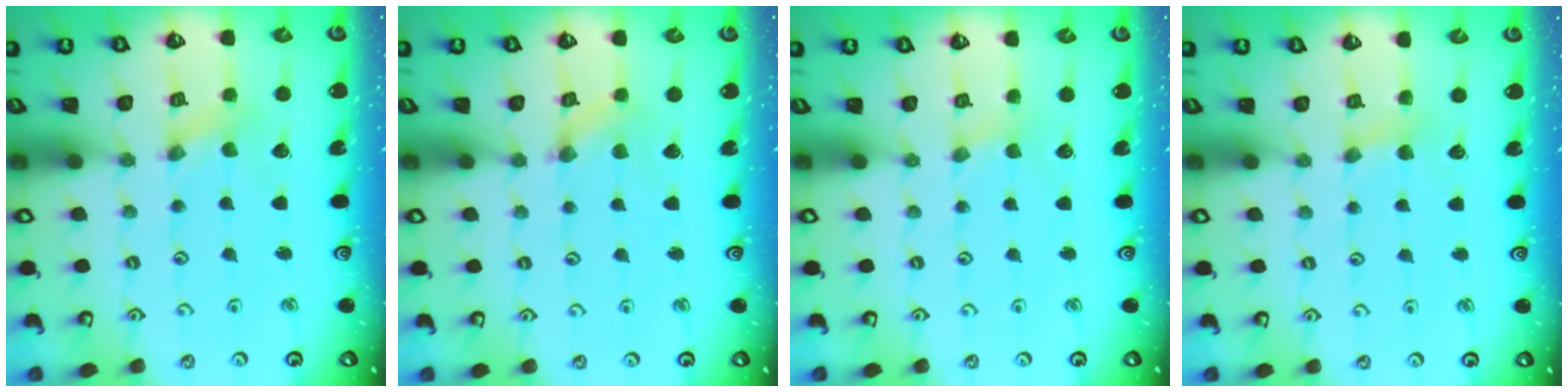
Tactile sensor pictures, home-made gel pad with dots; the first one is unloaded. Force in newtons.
{"total": 0.8, "press": 0.7, "slide": 0.2}
{"total": 0.0}
{"total": 3.1, "press": 3.1, "slide": 0.5}